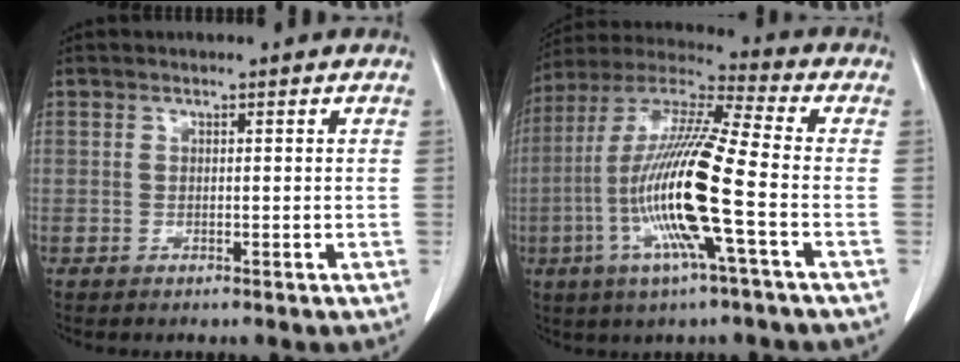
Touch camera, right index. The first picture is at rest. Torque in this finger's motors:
{"motor_torque": [2.14, 0.00, 1.05, 0.21]}